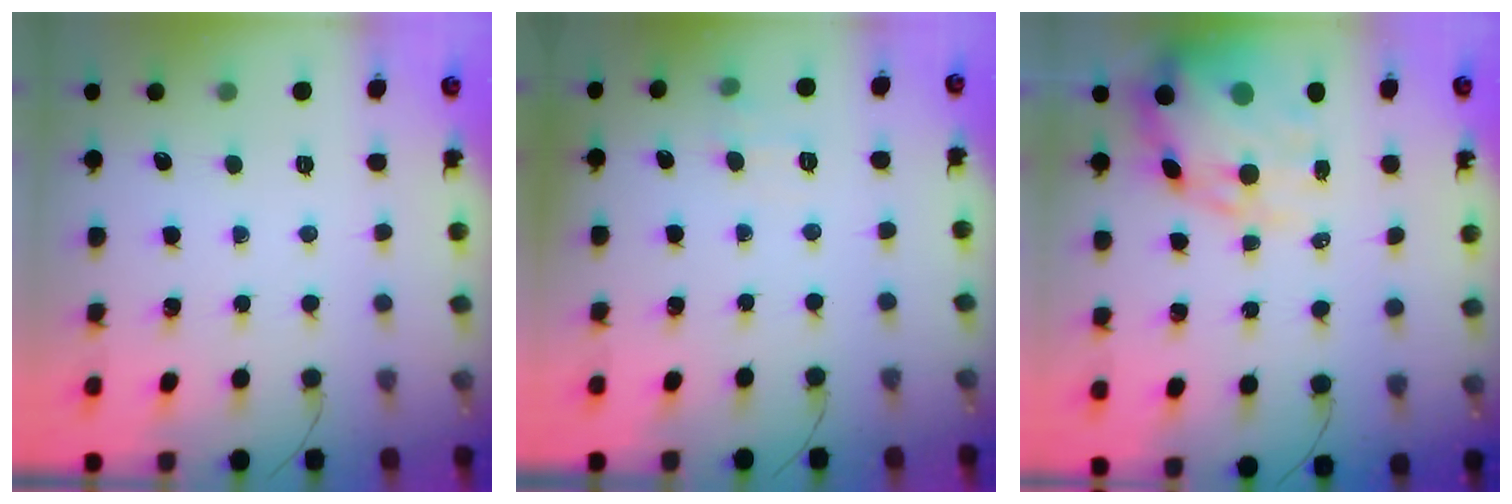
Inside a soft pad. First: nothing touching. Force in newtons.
{"total": 6.0, "press": 5.9, "slide": 1.4}
{"total": 15.0, "press": 14.5, "slide": 3.8}